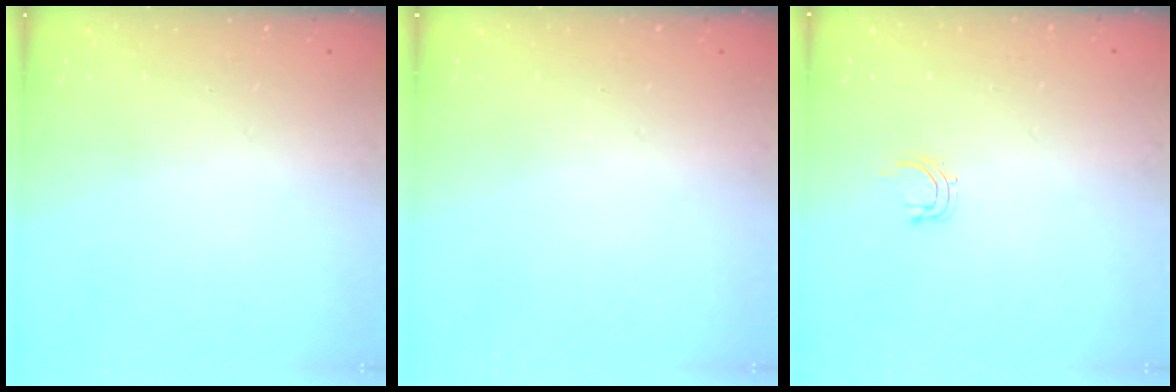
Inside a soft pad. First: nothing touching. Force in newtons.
{"total": 0.0}
{"total": 2.8, "press": 2.8, "slide": 0.5}